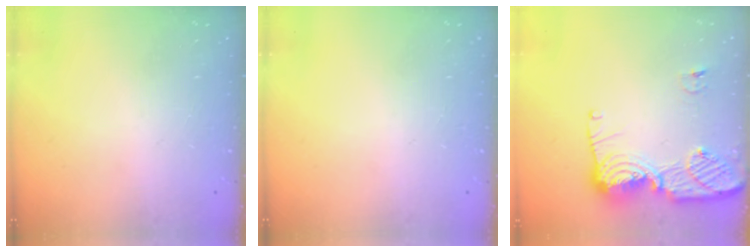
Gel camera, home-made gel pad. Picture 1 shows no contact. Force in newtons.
{"total": 0.0}
{"total": 14.0, "press": 13.9, "slide": 1.4}